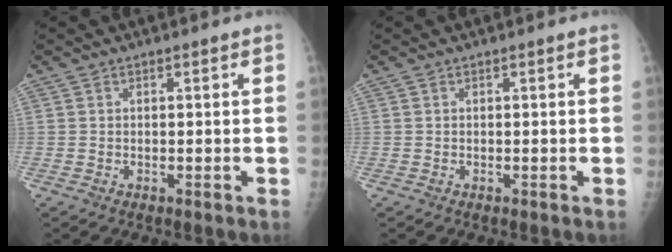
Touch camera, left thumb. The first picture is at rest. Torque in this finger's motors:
{"motor_torque": [-0.03, 0.03, -0.07, -0.07, 0.00]}